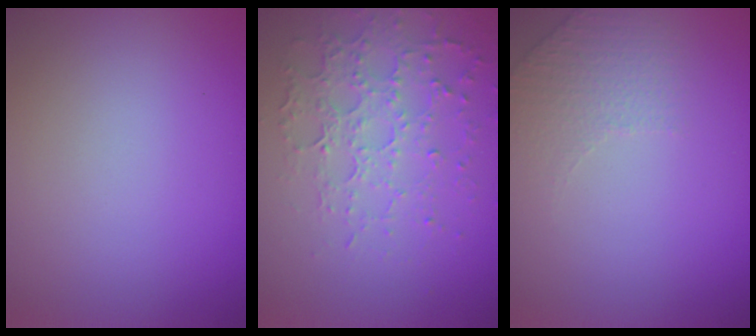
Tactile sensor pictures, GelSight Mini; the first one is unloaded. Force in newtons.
{"total": 5.0, "press": 3.5, "slide": 3.5}
{"total": 1.5, "press": 1.0, "slide": 1.1}